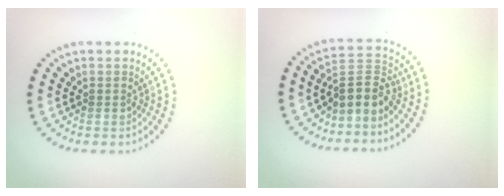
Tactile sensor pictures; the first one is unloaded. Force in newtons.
{"total": 3.4, "press": 2.8, "slide": 1.9}